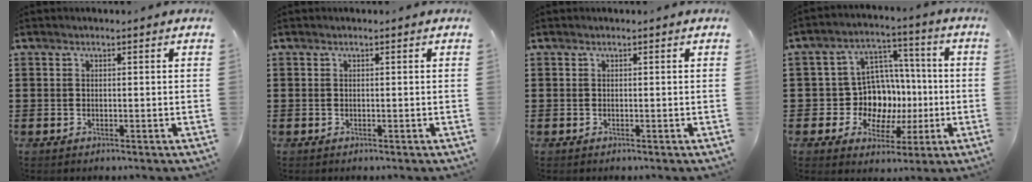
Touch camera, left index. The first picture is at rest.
{"total": 0.0}
{"total": 0.0}
{"total": 10.7, "force": [-1.1, 9.7, 4.5], "torque": [-0.108, 0.008, -0.009]}